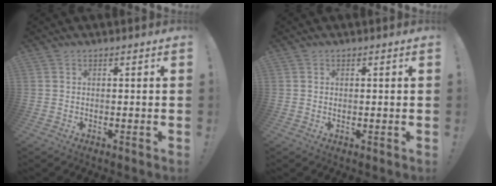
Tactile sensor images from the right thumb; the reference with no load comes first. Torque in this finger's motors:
{"motor_torque": [-0.27, -0.29, 0.06, 0.03, -0.09]}